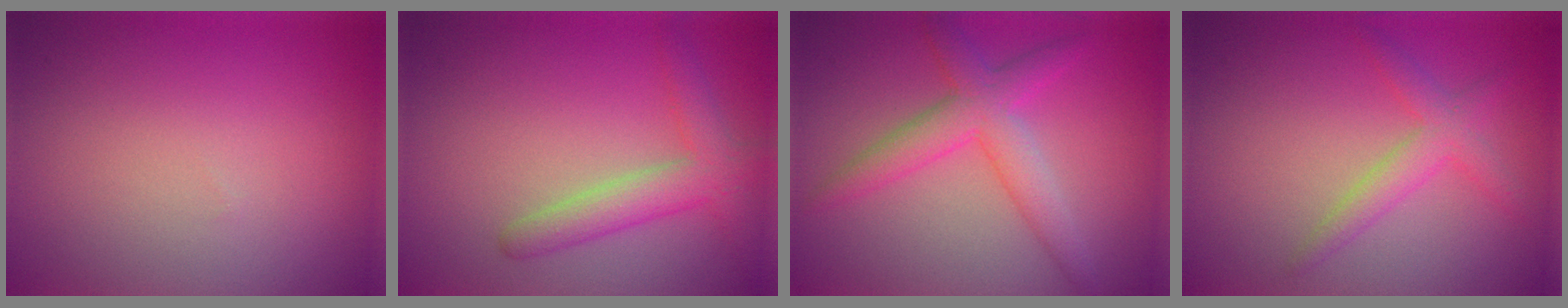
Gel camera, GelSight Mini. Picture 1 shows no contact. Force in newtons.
{"total": 3.8, "press": 3.8, "slide": 0.2}
{"total": 4.3, "press": 4.3, "slide": 0.1}
{"total": 2.6, "press": 2.6, "slide": 0.1}